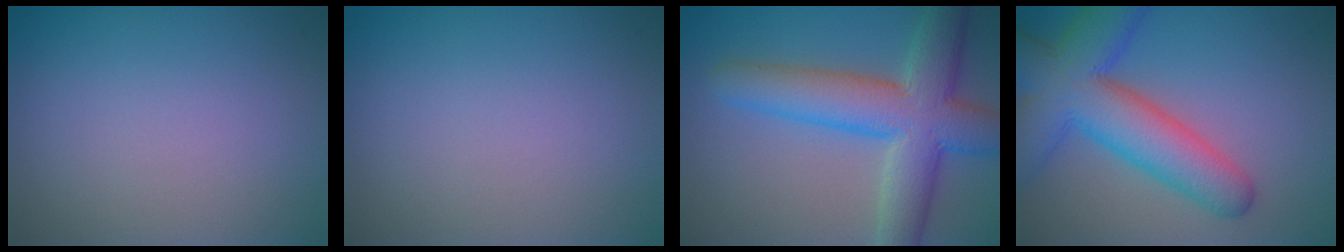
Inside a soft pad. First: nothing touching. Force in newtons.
{"total": 0.0}
{"total": 8.9, "press": 8.9, "slide": 0.4}
{"total": 9.9, "press": 9.9, "slide": 0.4}